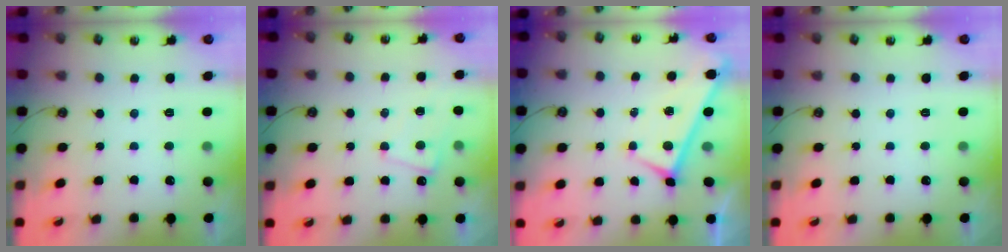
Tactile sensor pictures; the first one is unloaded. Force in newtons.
{"total": 1.6, "press": 1.5, "slide": 0.5}
{"total": 0.0}
{"total": 0.0}